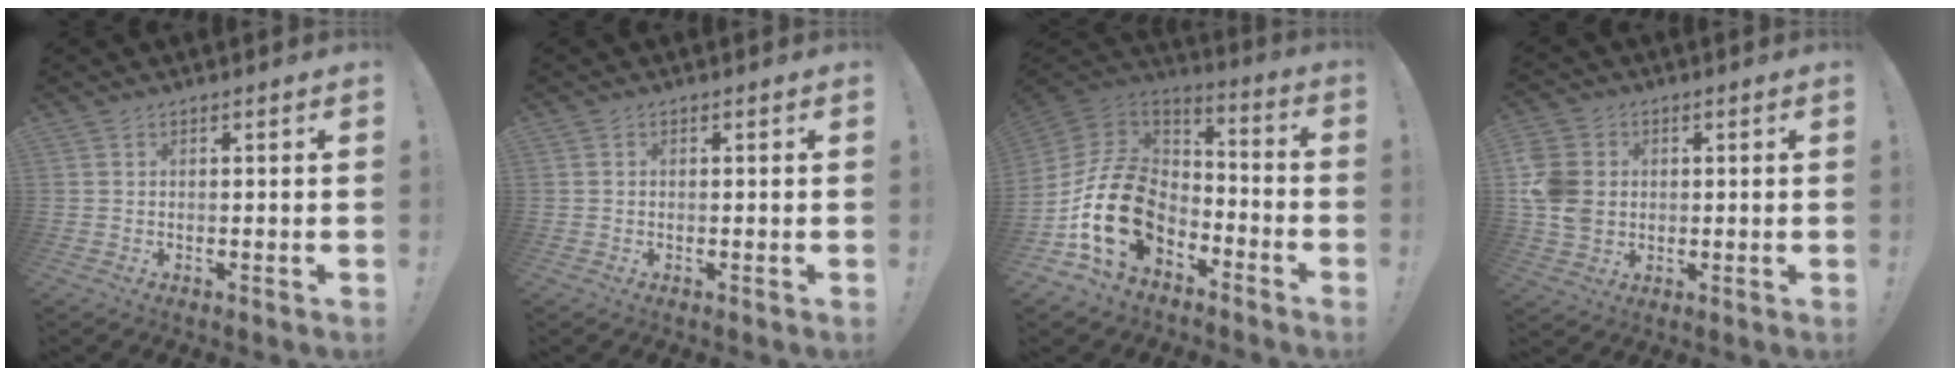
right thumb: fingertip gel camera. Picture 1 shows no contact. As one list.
[{"total": 0.0}, {"total": 20.6, "force": [-6.7, 13.9, 13.7], "torque": [-0.281, 0.041, -0.105]}, {"total": 10.8, "force": [0.4, 9.3, 5.6], "torque": [-0.125, 0.005, 0.009]}]